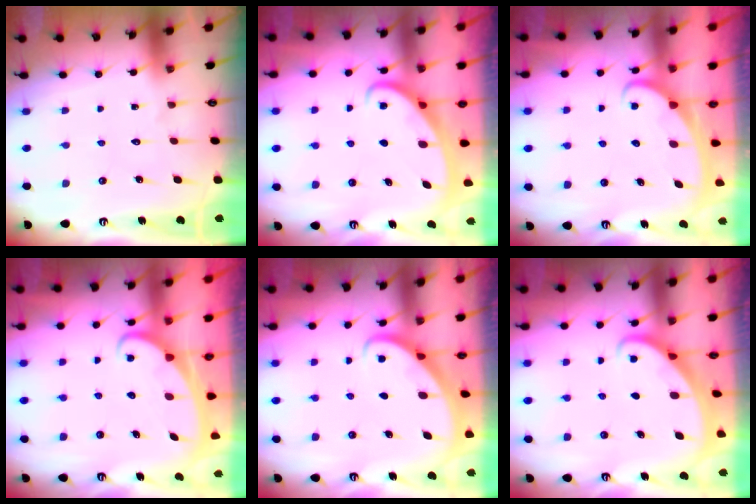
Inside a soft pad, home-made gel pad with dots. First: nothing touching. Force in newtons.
{"total": 2.5, "press": 2.5, "slide": 0.3}
{"total": 2.5, "press": 2.5, "slide": 0.4}
{"total": 2.4, "press": 2.4, "slide": 0.4}
{"total": 2.6, "press": 2.6, "slide": 0.2}
{"total": 1.8, "press": 1.7, "slide": 0.0}